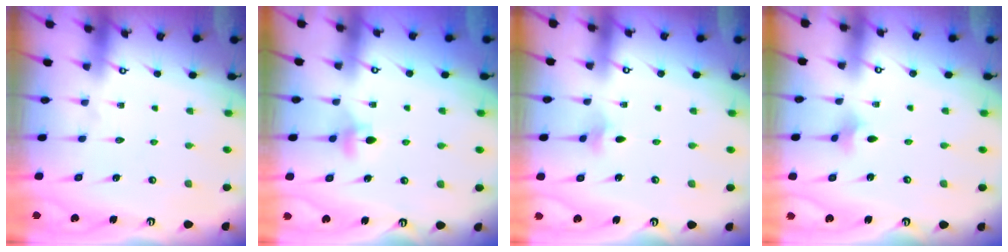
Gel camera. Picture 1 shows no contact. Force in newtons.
{"total": 4.0, "press": 3.9, "slide": 0.8}
{"total": 3.1, "press": 3.0, "slide": 0.7}
{"total": 2.6, "press": 2.5, "slide": 0.5}